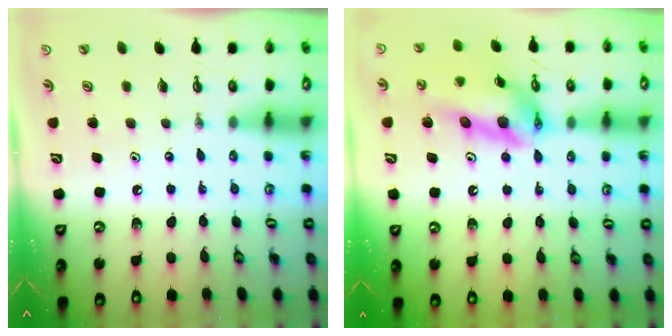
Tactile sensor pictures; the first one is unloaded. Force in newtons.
{"total": 15.2, "press": 15.2, "slide": 1.5}